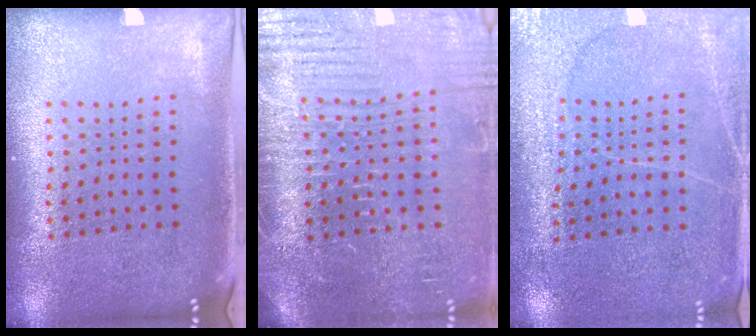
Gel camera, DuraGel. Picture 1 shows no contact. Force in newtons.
{"total": 4.0, "press": 3.8, "slide": 1.3}
{"total": 2.9, "press": 2.8, "slide": 0.4}